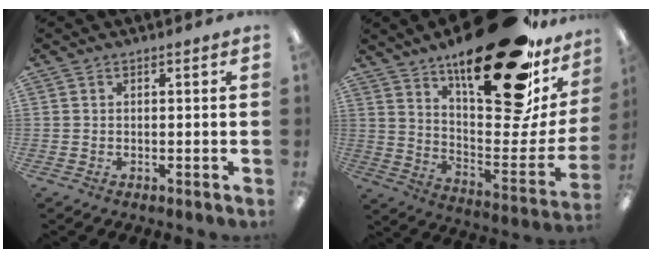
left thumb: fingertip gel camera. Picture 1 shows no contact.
{"total": 29.7, "force": [19.7, 10.3, 19.8], "torque": [-0.257, -0.130, 0.317]}